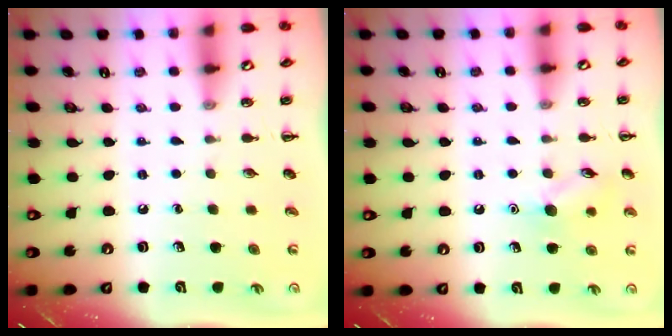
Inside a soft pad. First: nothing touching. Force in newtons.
{"total": 8.2, "press": 8.1, "slide": 1.2}